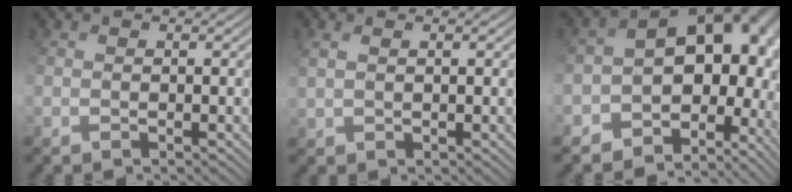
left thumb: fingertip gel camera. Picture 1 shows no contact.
{"total": 1.3, "force": [1.2, 0.1, 0.4], "torque": [-0.010, 0.007, 0.029]}
{"total": 14.8, "force": [-1.2, 10.1, 10.8], "torque": [-0.140, -0.023, 0.015]}